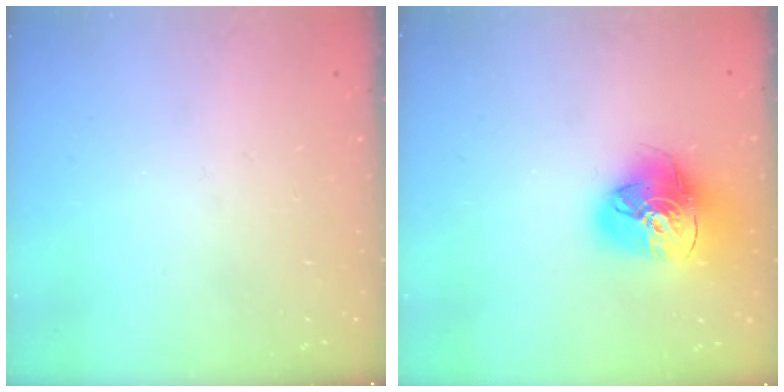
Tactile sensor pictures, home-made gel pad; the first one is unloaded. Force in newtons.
{"total": 18.3, "press": 18.2, "slide": 2.0}